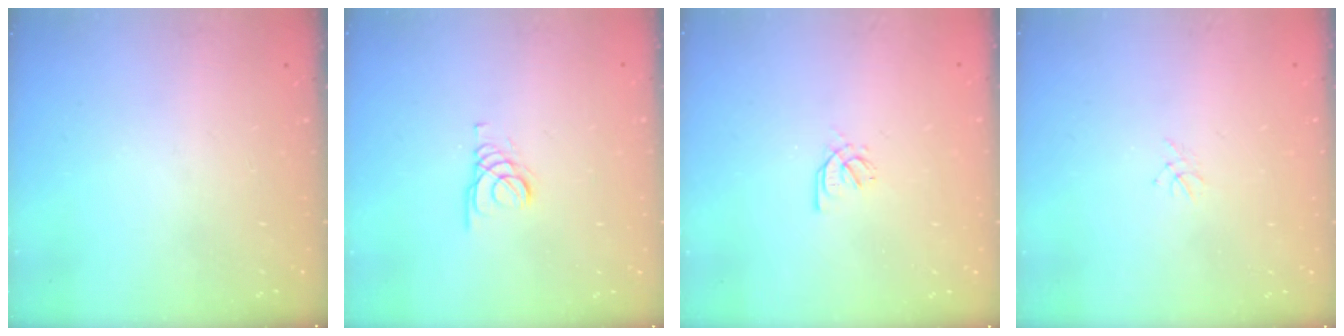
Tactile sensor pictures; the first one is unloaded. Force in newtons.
{"total": 1.4, "press": 1.4, "slide": 0.2}
{"total": 1.7, "press": 1.6, "slide": 0.5}
{"total": 1.5, "press": 1.4, "slide": 0.4}